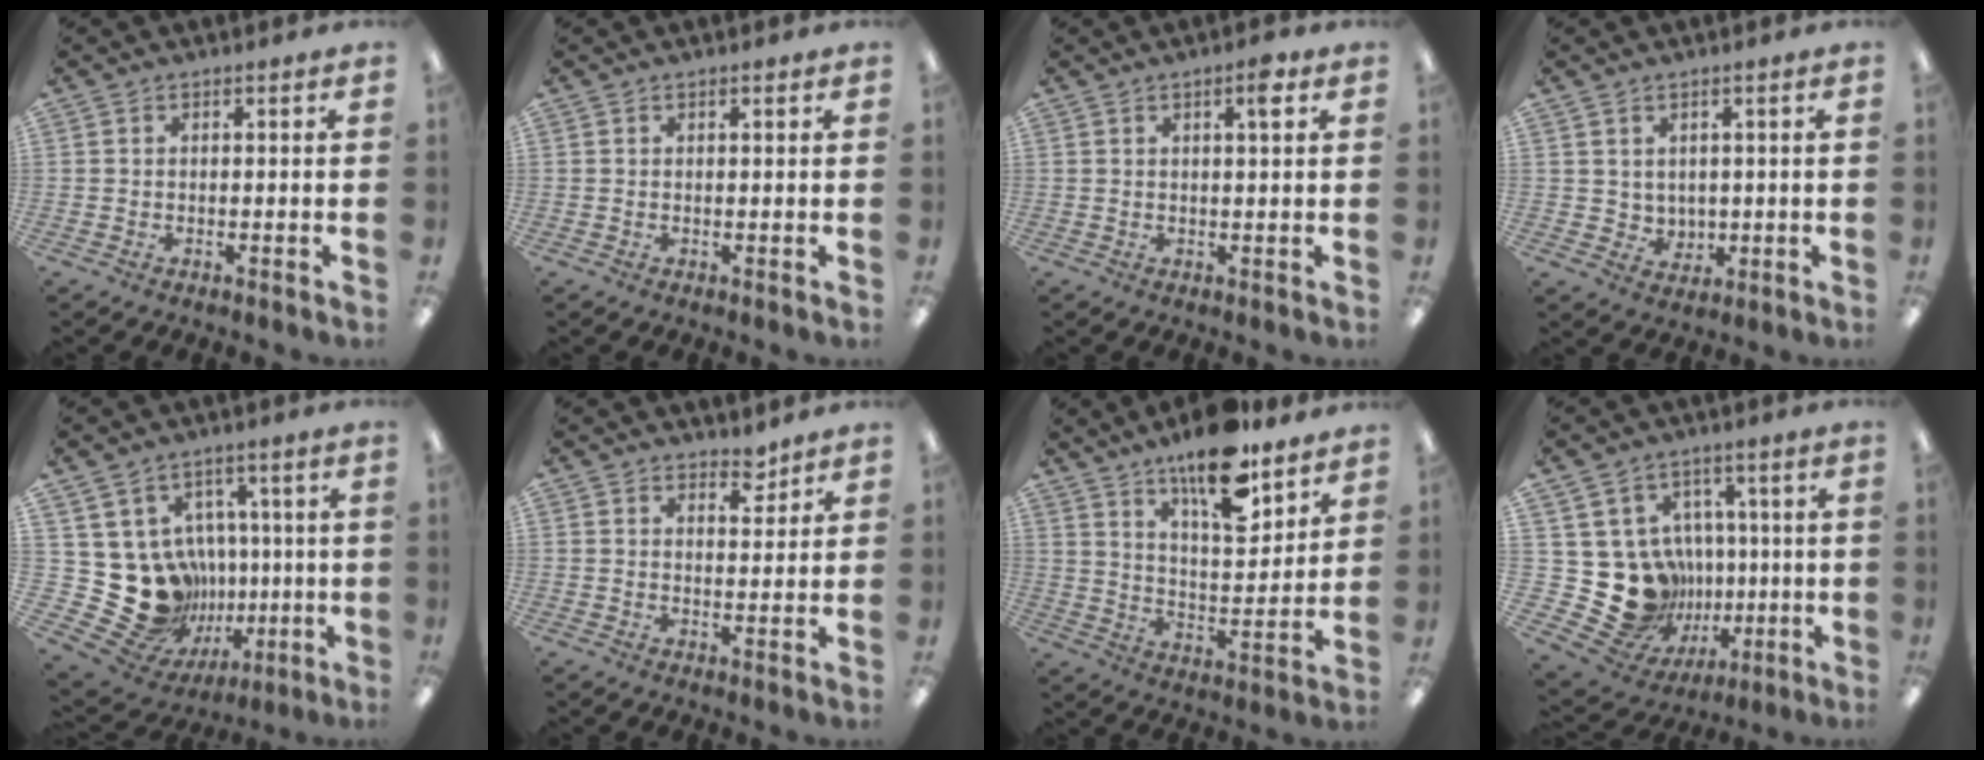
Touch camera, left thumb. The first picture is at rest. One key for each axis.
{"total": 0.9, "fx": 0.5, "fy": 0.1, "fz": 0.7, "tx": -0.014, "ty": 0.001, "tz": 0.008}
{"total": 4.0, "fx": 2.1, "fy": 0.8, "fz": 3.3, "tx": -0.047, "ty": -0.005, "tz": 0.028}
{"total": 3.8, "fx": 2.6, "fy": 2.7, "fz": 0.0, "tx": -0.004, "ty": -0.014, "tz": 0.048}
{"total": 20.9, "fx": -1.9, "fy": 18.7, "fz": 9.2, "tx": -0.172, "ty": -0.015, "tz": 0.027}
{"total": 4.0, "fx": 3.5, "fy": 1.5, "fz": 1.1, "tx": 0.005, "ty": -0.026, "tz": 0.059}
{"total": 16.5, "fx": 12.1, "fy": 5.5, "fz": 9.8, "tx": -0.147, "ty": -0.074, "tz": 0.203}
{"total": 17.9, "fx": -1.0, "fy": 16.6, "fz": 6.8, "tx": -0.136, "ty": -0.011, "tz": 0.029}